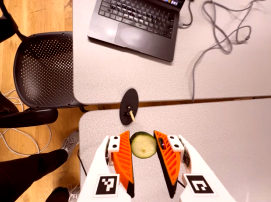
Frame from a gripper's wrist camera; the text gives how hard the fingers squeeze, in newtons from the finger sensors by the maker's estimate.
{"total": 8.6, "left": 8.8, "right": 8.4}